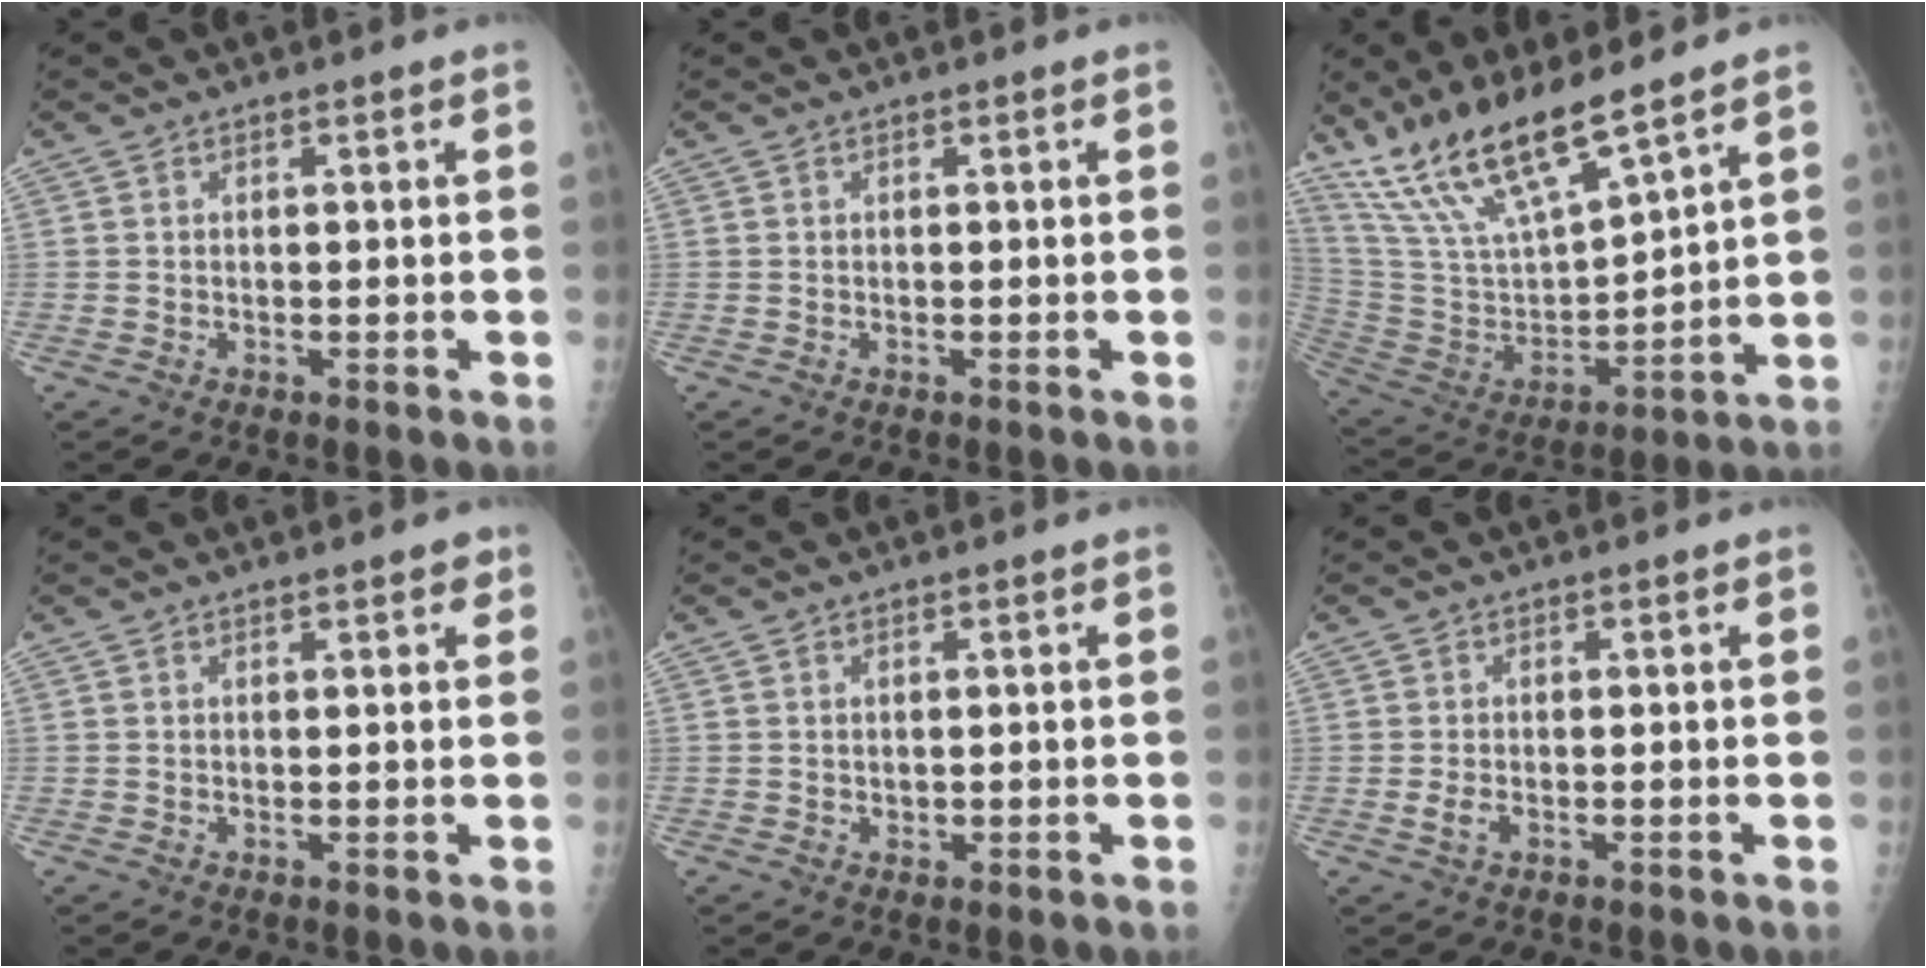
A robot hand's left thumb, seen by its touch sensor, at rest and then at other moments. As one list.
[{"total": 0.0}, {"total": 17.9, "force": [13.8, 3.9, 10.8], "torque": [-0.190, -0.062, 0.280]}, {"total": 1.9, "force": [1.3, 0.8, 1.1], "torque": [-0.002, -0.003, 0.012]}, {"total": 0.8, "force": [0.3, 0.7, 0.3], "torque": [0.001, -0.001, 0.003]}, {"total": 1.9, "force": [-0.4, 1.2, 1.5], "torque": [-0.029, -0.002, -0.010]}]